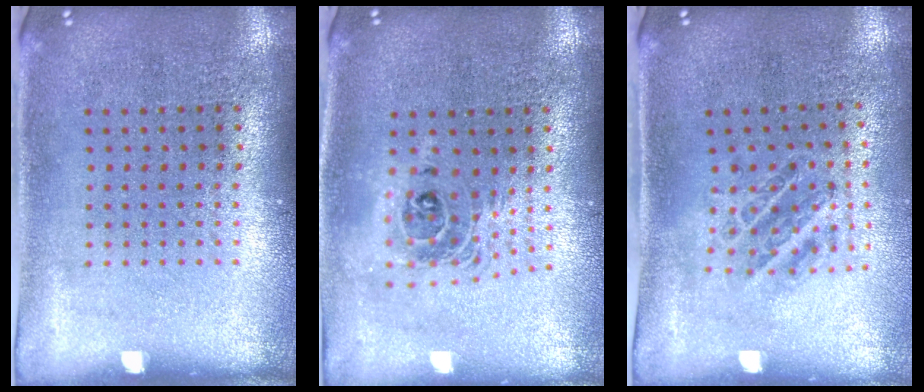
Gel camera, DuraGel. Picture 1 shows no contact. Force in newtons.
{"total": 1.9, "press": 1.4, "slide": 1.2}
{"total": 1.1, "press": 1.1, "slide": 0.2}